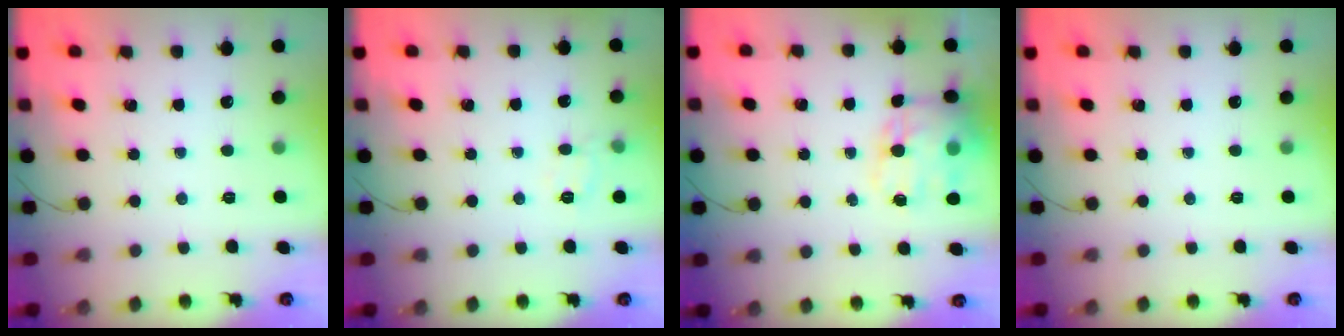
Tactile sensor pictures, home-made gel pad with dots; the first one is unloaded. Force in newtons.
{"total": 6.1, "press": 6.0, "slide": 1.1}
{"total": 16.1, "press": 15.7, "slide": 3.9}
{"total": 0.0}